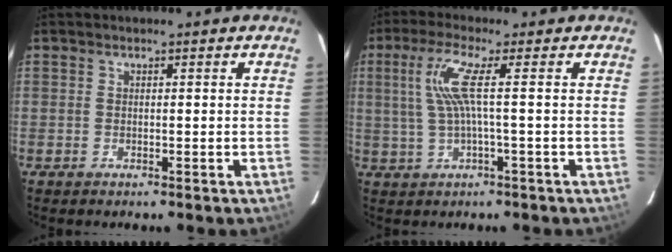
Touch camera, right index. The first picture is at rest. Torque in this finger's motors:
{"motor_torque": [0.61, 0.03, 0.36, 0.09]}